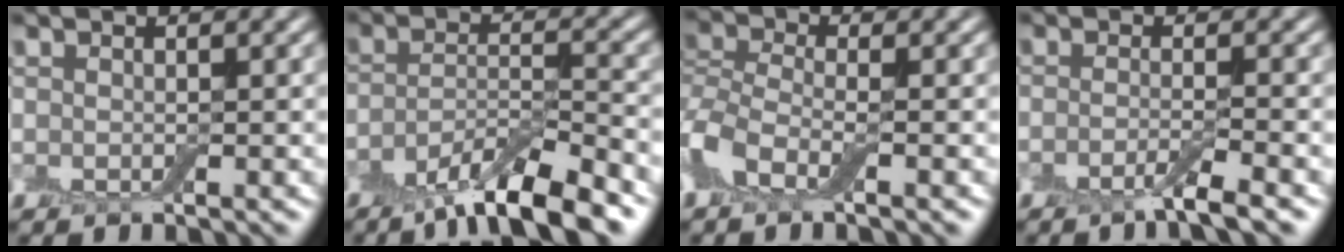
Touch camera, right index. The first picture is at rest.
{"total": 7.8, "force": [-5.4, 1.9, 5.4], "torque": [-0.086, -0.002, -0.096]}
{"total": 5.1, "force": [-2.4, 2.6, 3.7], "torque": [-0.078, 0.004, -0.066]}
{"total": 2.7, "force": [-1.5, 0.4, 2.2], "torque": [-0.029, -0.003, -0.040]}